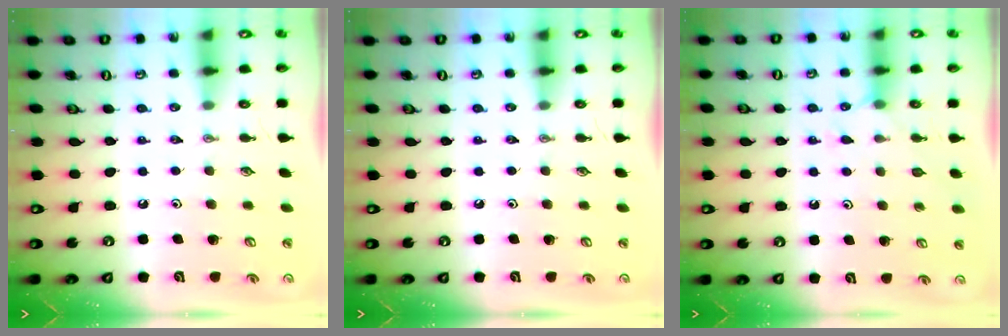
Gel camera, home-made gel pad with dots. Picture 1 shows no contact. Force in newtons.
{"total": 0.0}
{"total": 4.1, "press": 4.1, "slide": 0.6}